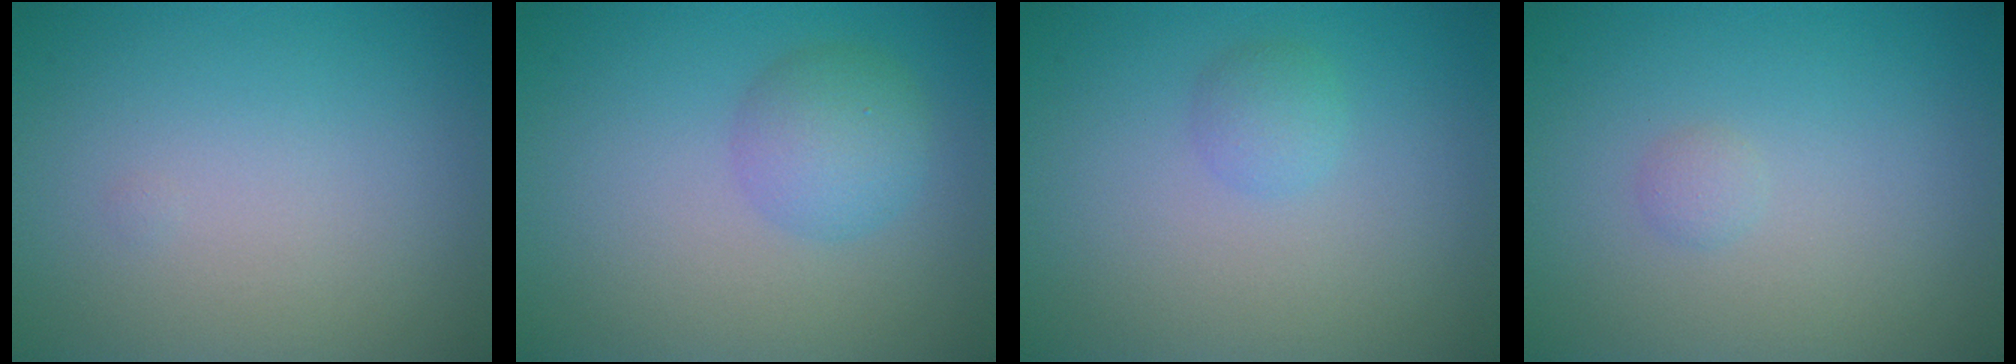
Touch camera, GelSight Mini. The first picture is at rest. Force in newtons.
{"total": 3.0, "press": 3.0, "slide": 0.1}
{"total": 1.3, "press": 1.3, "slide": 0.0}
{"total": 0.6, "press": 0.6, "slide": 0.0}